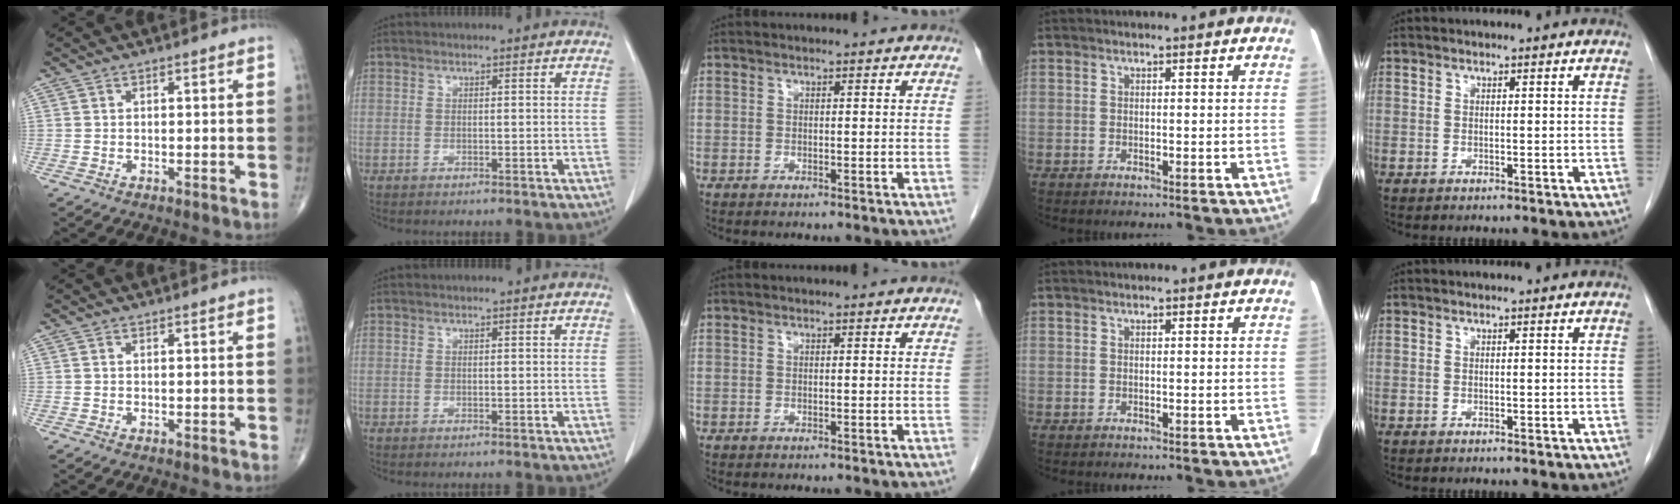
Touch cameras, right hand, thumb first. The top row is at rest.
{}